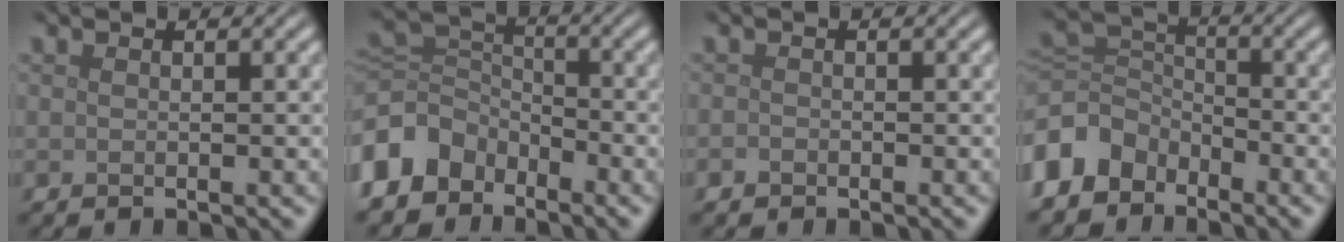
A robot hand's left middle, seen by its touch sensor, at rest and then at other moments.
{"total": 6.1, "force": [-3.9, 4.3, 1.8], "torque": [-0.037, 0.001, -0.092]}
{"total": 0.6, "force": [-0.4, 0.4, 0.1], "torque": [-0.001, -0.003, -0.009]}
{"total": 5.5, "force": [-3.6, 3.8, 1.6], "torque": [-0.032, 0.002, -0.087]}